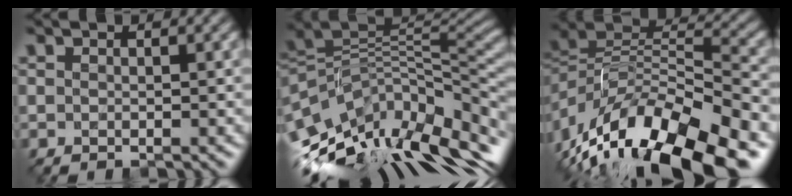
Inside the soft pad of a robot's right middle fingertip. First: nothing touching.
{"total": 13.6, "force": [-3.9, 6.6, 11.2], "torque": [-0.221, 0.011, -0.063]}
{"total": 14.0, "force": [-8.5, 5.5, 9.7], "torque": [-0.188, 0.009, -0.143]}